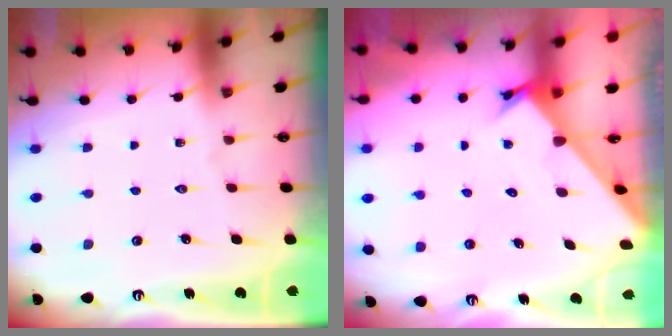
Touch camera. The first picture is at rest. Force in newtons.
{"total": 2.2, "press": 2.2, "slide": 0.2}